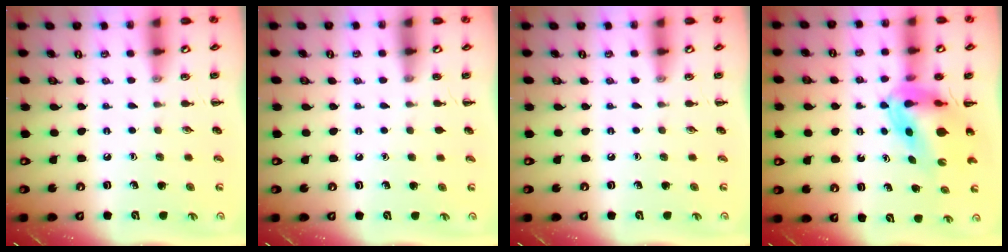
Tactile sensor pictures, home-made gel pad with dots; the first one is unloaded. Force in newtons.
{"total": 0.0}
{"total": 0.0}
{"total": 7.9, "press": 7.5, "slide": 2.6}